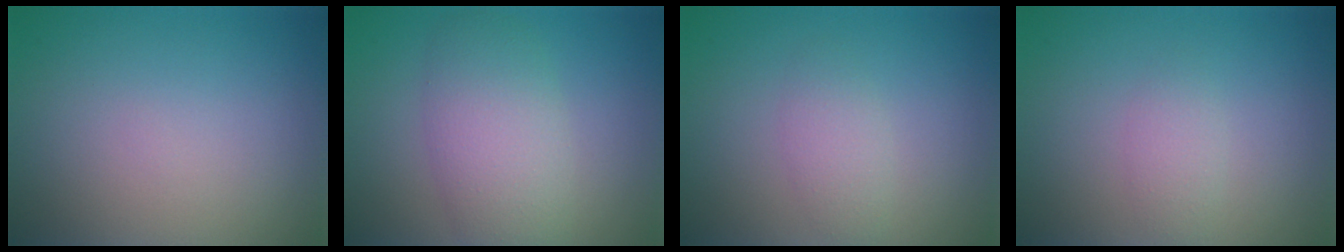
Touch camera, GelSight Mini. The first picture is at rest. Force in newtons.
{"total": 5.4, "press": 5.4, "slide": 0.3}
{"total": 1.9, "press": 1.9, "slide": 0.0}
{"total": 1.4, "press": 1.4, "slide": 0.0}